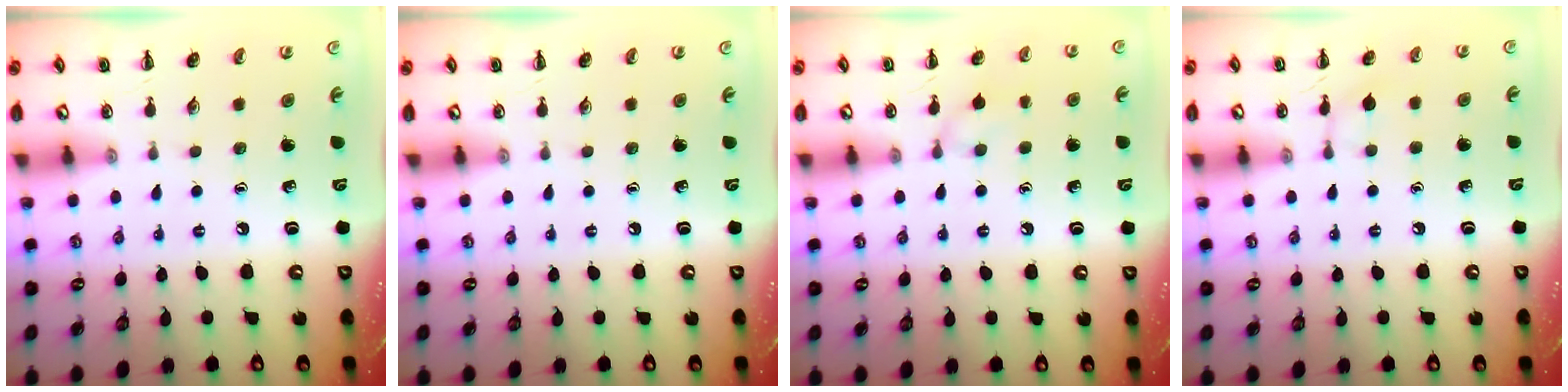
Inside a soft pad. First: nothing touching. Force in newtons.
{"total": 0.0}
{"total": 7.6, "press": 7.3, "slide": 2.1}
{"total": 5.6, "press": 5.5, "slide": 1.0}